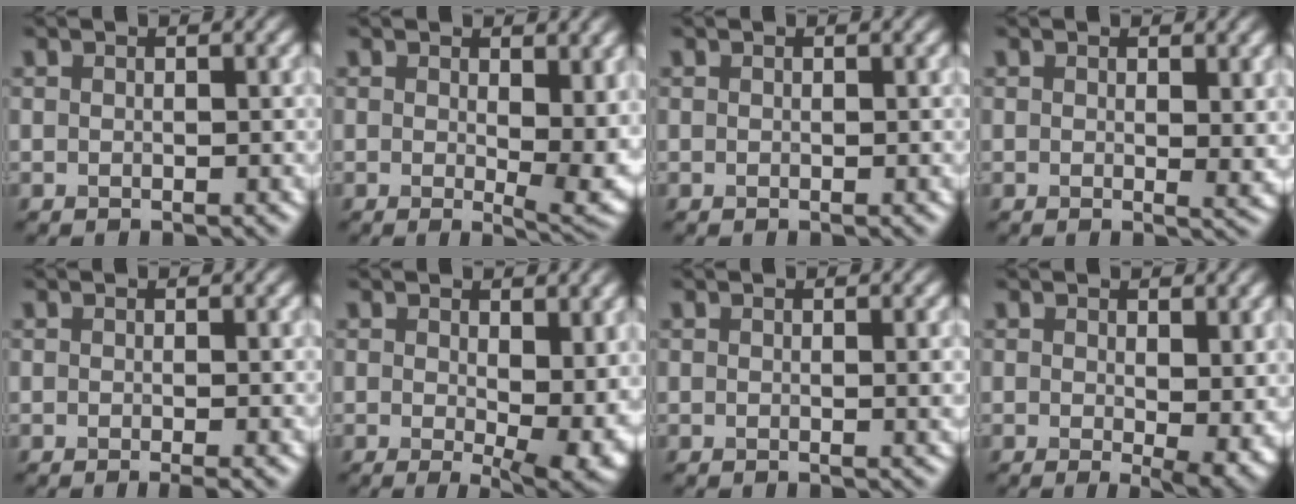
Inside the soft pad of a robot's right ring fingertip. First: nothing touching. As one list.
[{"total": 5.7, "force": [0.8, 2.1, 5.2], "torque": [-0.069, -0.015, 0.016]}, {"total": 0.0}, {"total": 1.7, "force": [0.5, 0.5, 1.6], "torque": [-0.017, -0.009, 0.010]}, {"total": 1.1, "force": [-0.4, 0.1, 1.0], "torque": [-0.015, -0.008, -0.008]}, {"total": 6.7, "force": [0.1, 3.0, 6.0], "torque": [-0.080, -0.018, 0.008]}, {"total": 0.8, "force": [0.1, 0.1, 0.8], "torque": [-0.010, -0.001, 0.000]}, {"total": 3.8, "force": [0.1, 1.3, 3.5], "torque": [-0.044, -0.012, 0.004]}]